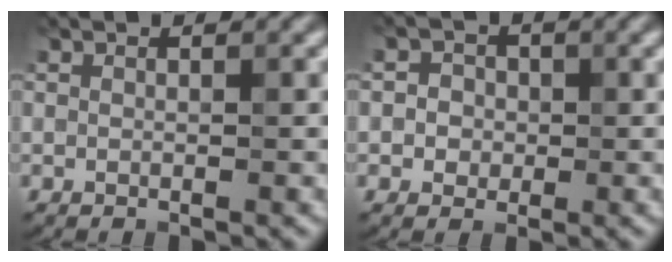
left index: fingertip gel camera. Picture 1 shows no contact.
{"total": 2.3, "force": [0.0, 2.1, 0.9], "torque": [0.006, 0.002, -0.013]}